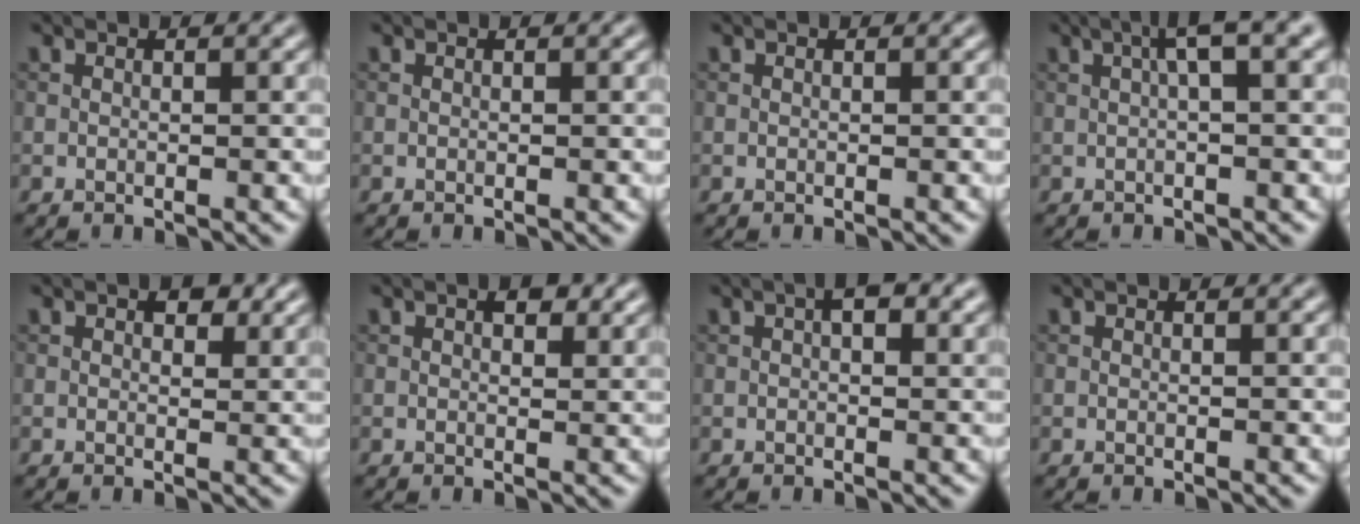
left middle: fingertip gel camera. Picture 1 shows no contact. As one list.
[{"total": 0.0}, {"total": 0.0}, {"total": 3.3, "force": [1.0, 0.4, 3.1], "torque": [-0.051, 0.015, 0.015]}, {"total": 2.3, "force": [1.2, 1.2, 1.6], "torque": [-0.016, -0.001, 0.018]}, {"total": 1.9, "force": [0.9, 1.0, 1.4], "torque": [-0.014, 0.001, 0.013]}, {"total": 2.5, "force": [0.9, 1.1, 2.1], "torque": [-0.025, 0.006, 0.009]}, {"total": 0.0}]